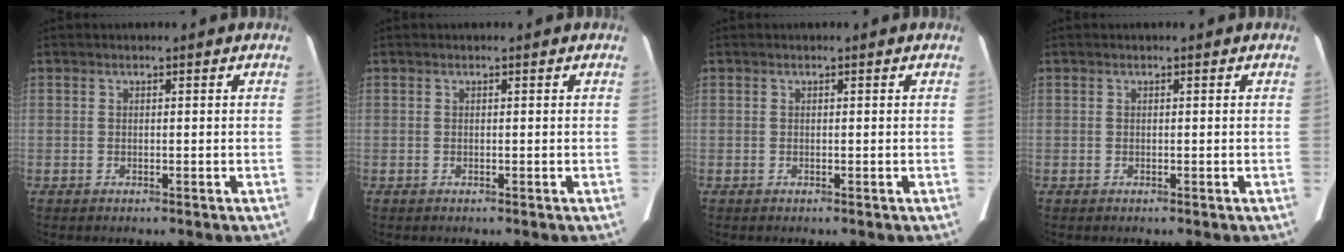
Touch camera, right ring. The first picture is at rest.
{"total": 0.0}
{"total": 0.0}
{"total": 0.0}